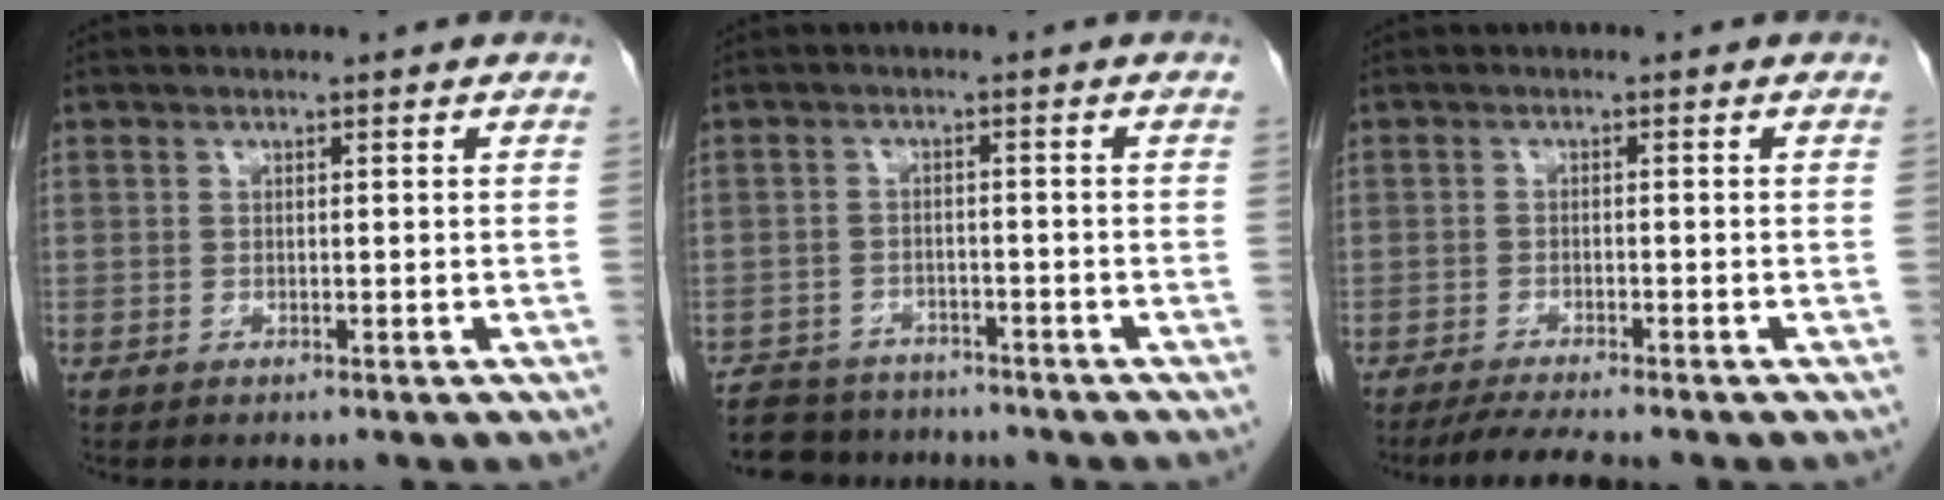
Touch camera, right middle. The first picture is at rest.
{"total": 7.6, "force": [-6.8, 3.2, 1.1], "torque": [-0.015, 0.002, -0.100]}
{"total": 4.6, "force": [-4.0, -0.1, 2.3], "torque": [-0.038, -0.015, -0.066]}